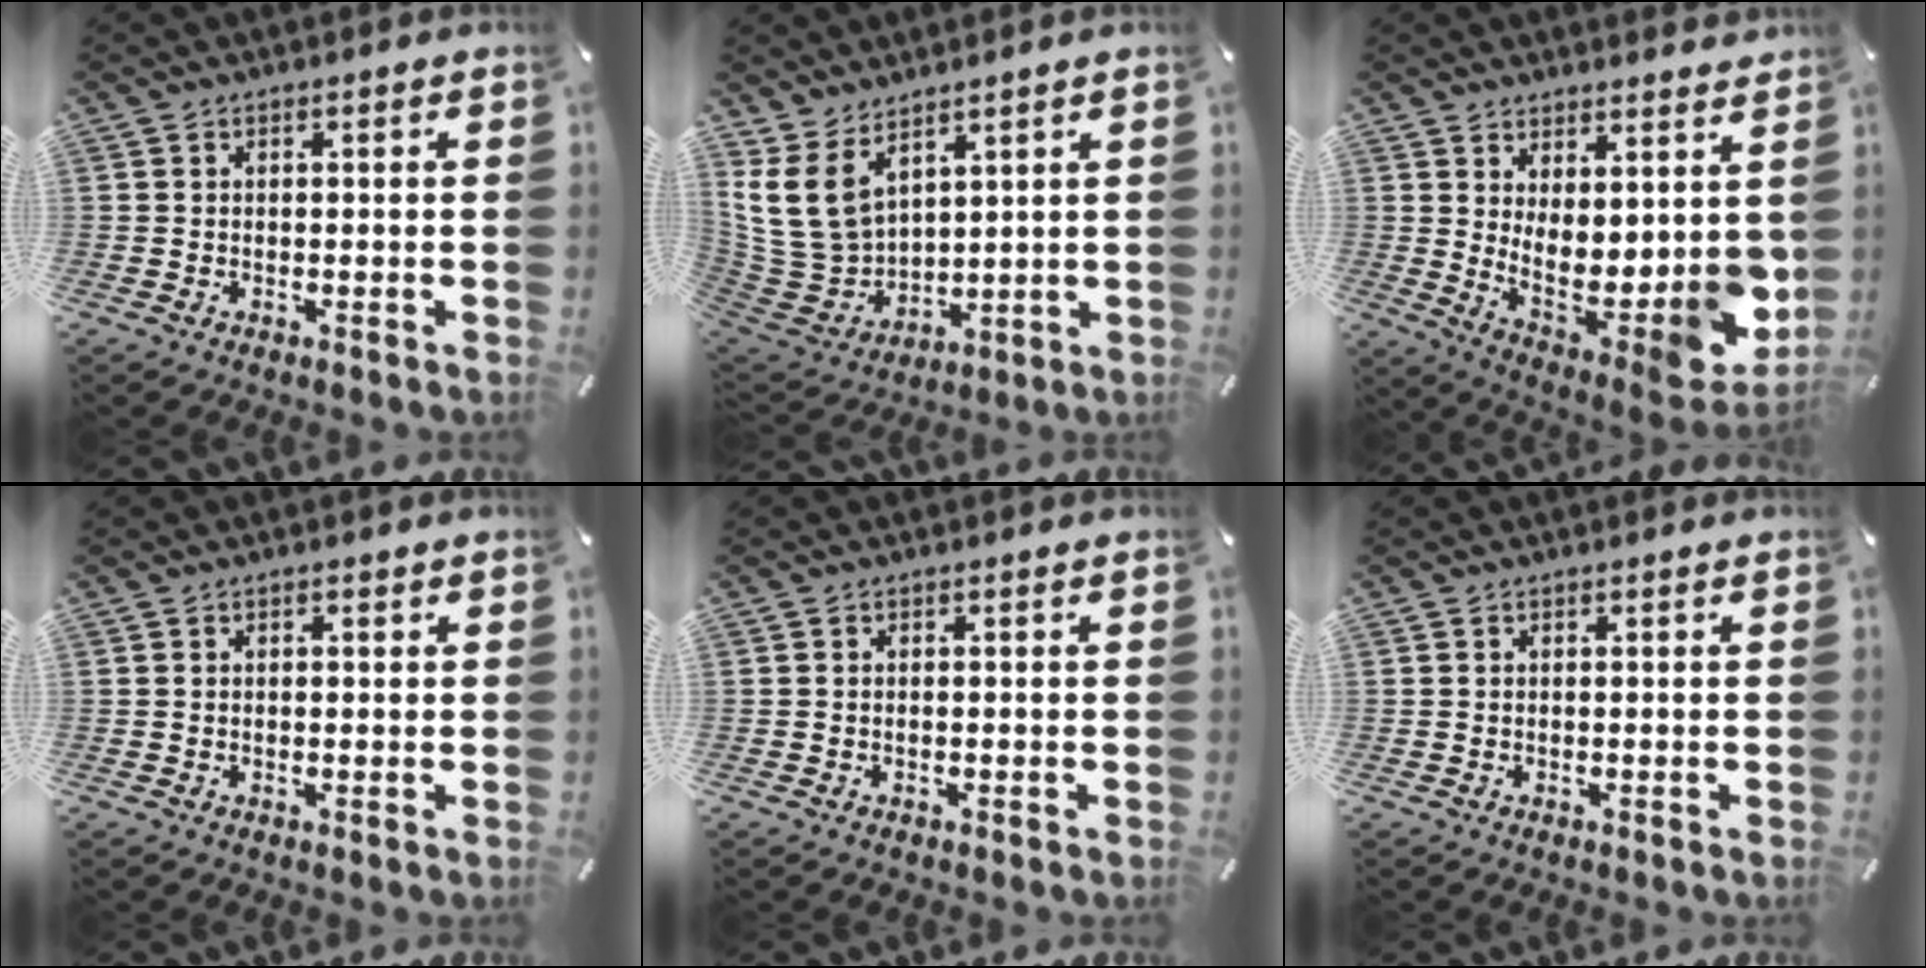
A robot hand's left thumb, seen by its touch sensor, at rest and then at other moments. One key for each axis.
{"total": 11.8, "fx": 6.3, "fy": 8.2, "fz": 5.7, "tx": -0.144, "ty": -0.027, "tz": 0.128}
{"total": 8.7, "fx": 1.2, "fy": 5.1, "fz": 6.9, "tx": -0.061, "ty": -0.052, "tz": 0.035}
{"total": 0.5, "fx": 0.0, "fy": 0.3, "fz": 0.4, "tx": -0.009, "ty": 0.000, "tz": -0.001}
{"total": 0.7, "fx": -0.4, "fy": 0.2, "fz": 0.4, "tx": -0.010, "ty": -0.003, "tz": -0.007}
{"total": 0.0}